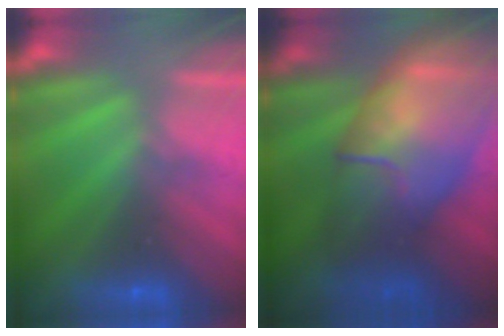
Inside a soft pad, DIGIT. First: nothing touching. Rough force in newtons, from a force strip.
{"total": 8.4}